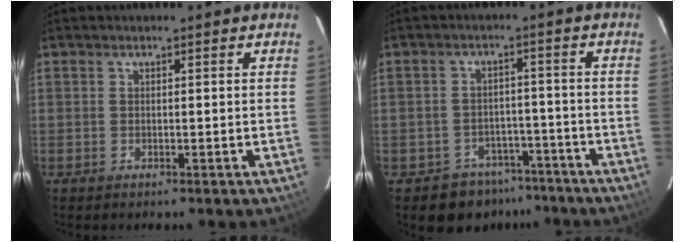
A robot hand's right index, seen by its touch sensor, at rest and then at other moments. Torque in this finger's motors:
{"motor_torque": [-0.12, -0.19, -0.42, -0.15]}